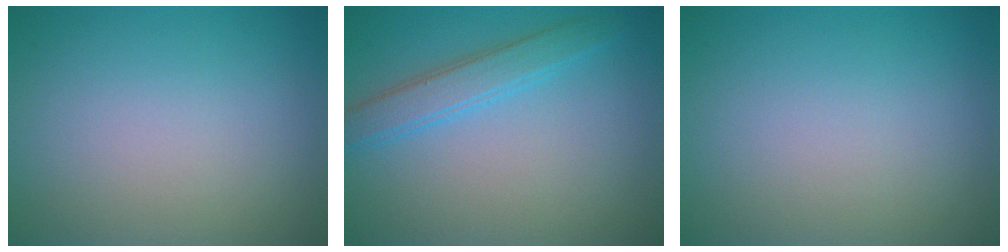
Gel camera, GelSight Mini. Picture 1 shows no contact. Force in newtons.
{"total": 2.9, "press": 2.9, "slide": 0.0}
{"total": 0.0}